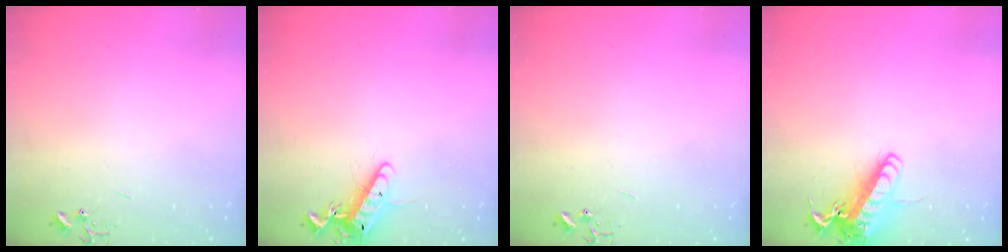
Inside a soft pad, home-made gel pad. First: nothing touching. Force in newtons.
{"total": 12.8, "press": 12.8, "slide": 0.6}
{"total": 0.0}
{"total": 16.5, "press": 16.3, "slide": 2.7}